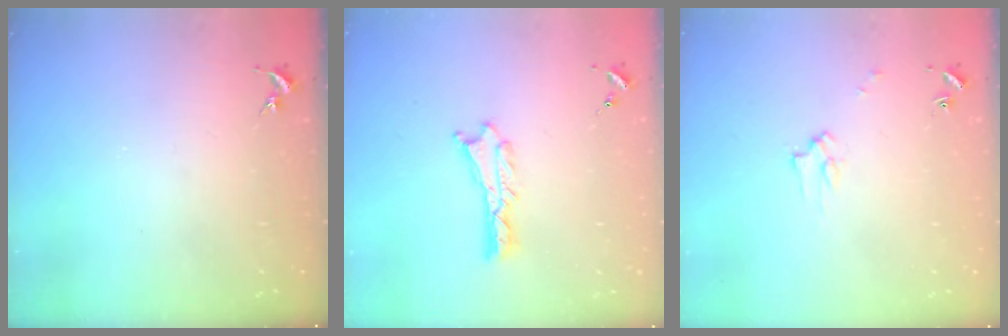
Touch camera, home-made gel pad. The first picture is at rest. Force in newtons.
{"total": 0.7, "press": 0.6, "slide": 0.2}
{"total": 2.2, "press": 2.2, "slide": 0.2}